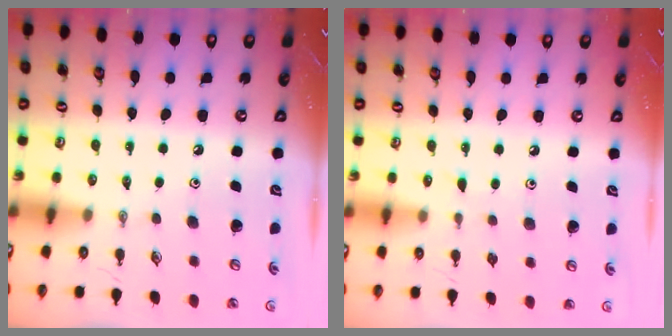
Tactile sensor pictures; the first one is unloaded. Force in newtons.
{"total": 3.5, "press": 3.4, "slide": 0.4}